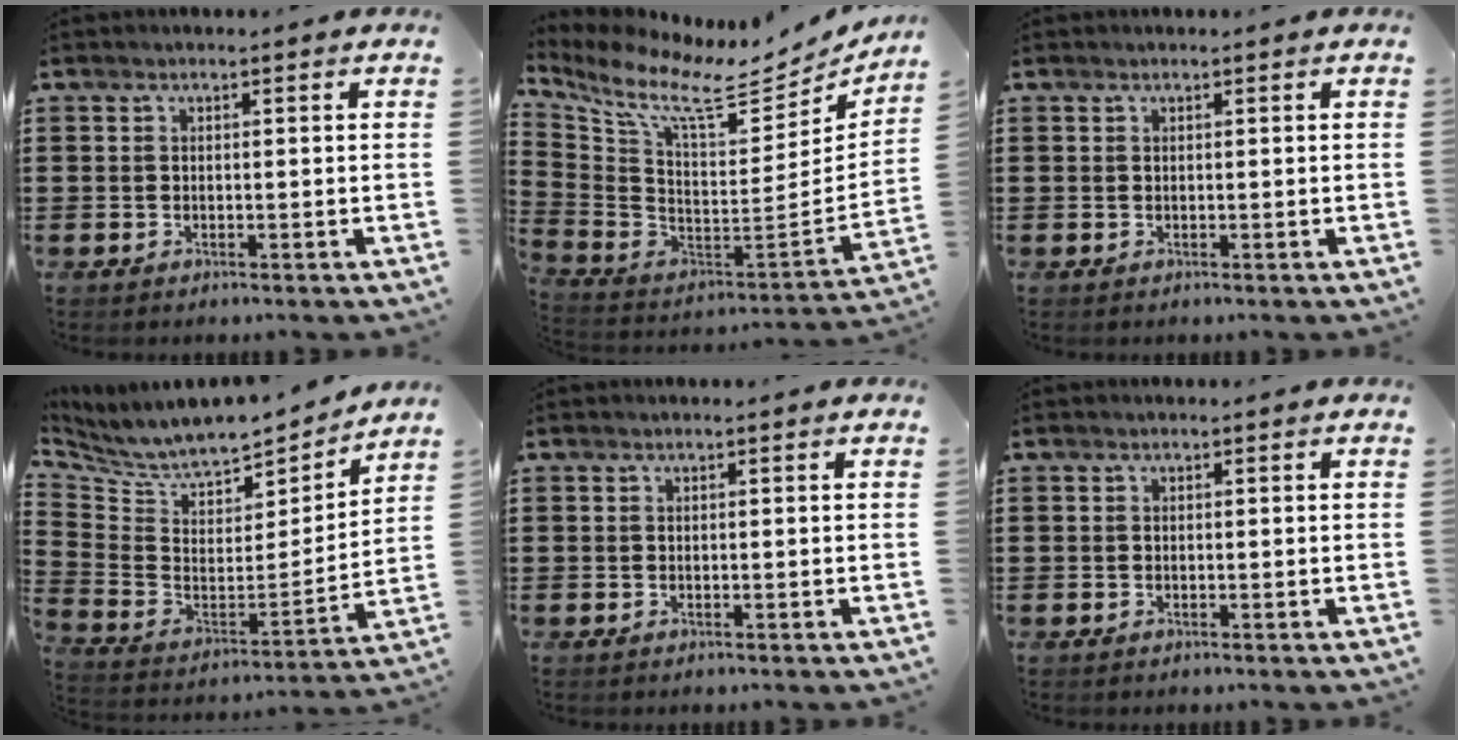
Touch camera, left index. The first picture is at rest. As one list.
[{"total": 10.4, "force": [7.2, 2.6, 7.0], "torque": [-0.169, -0.059, 0.118]}, {"total": 0.0}, {"total": 6.8, "force": [6.3, 1.7, 1.9], "torque": [-0.073, -0.056, 0.105]}, {"total": 0.0}, {"total": 0.0}]